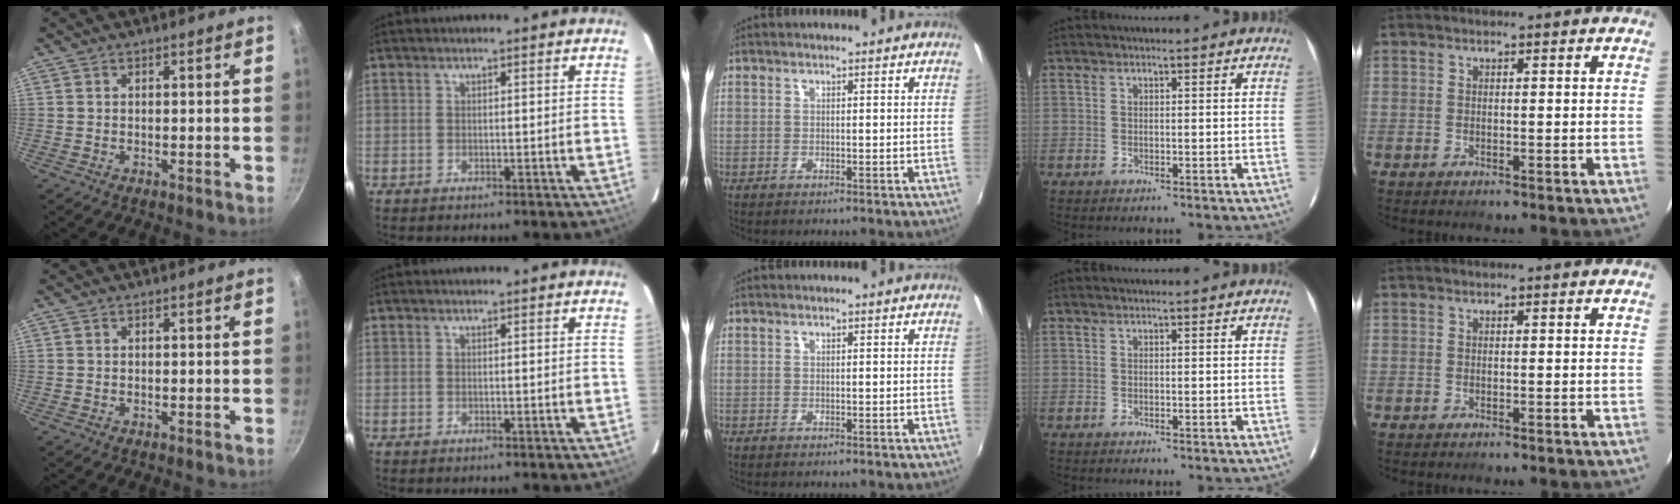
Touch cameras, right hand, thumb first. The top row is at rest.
{}